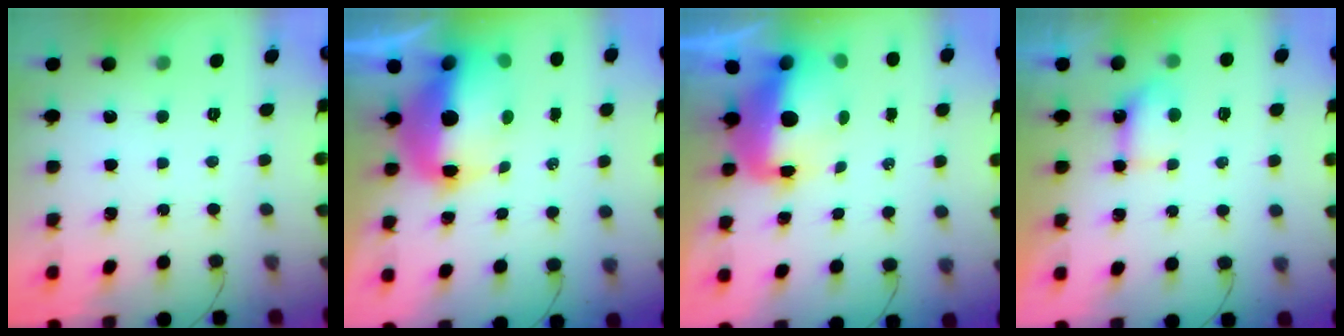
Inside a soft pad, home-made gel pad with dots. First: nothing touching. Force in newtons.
{"total": 18.8, "press": 15.3, "slide": 10.8}
{"total": 11.0, "press": 10.7, "slide": 2.6}
{"total": 4.2, "press": 4.0, "slide": 1.0}